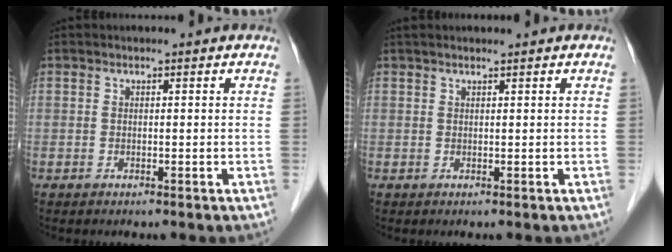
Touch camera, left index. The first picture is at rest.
{"total": 2.3, "force": [2.0, 0.1, 1.2], "torque": [-0.013, 0.025, 0.032]}